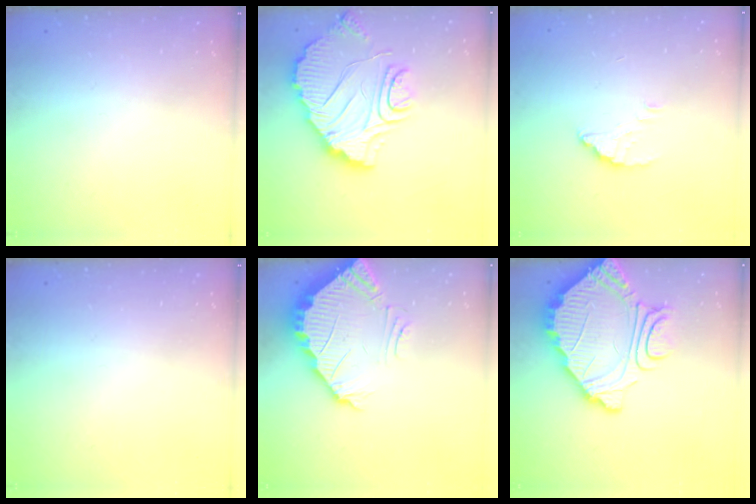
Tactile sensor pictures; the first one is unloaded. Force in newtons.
{"total": 15.0, "press": 14.9, "slide": 1.2}
{"total": 2.0, "press": 2.0, "slide": 0.1}
{"total": 0.0}
{"total": 4.0, "press": 4.0, "slide": 0.2}
{"total": 10.6, "press": 10.5, "slide": 0.9}